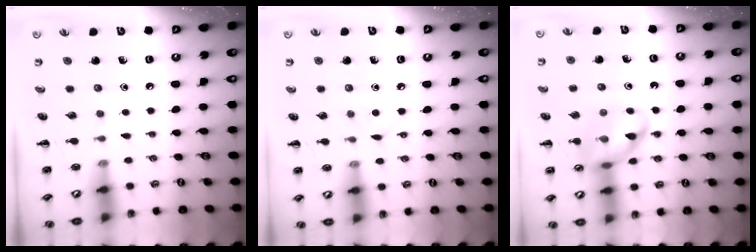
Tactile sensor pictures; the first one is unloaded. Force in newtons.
{"total": 2.9, "press": 2.8, "slide": 1.0}
{"total": 12.3, "press": 12.1, "slide": 1.6}